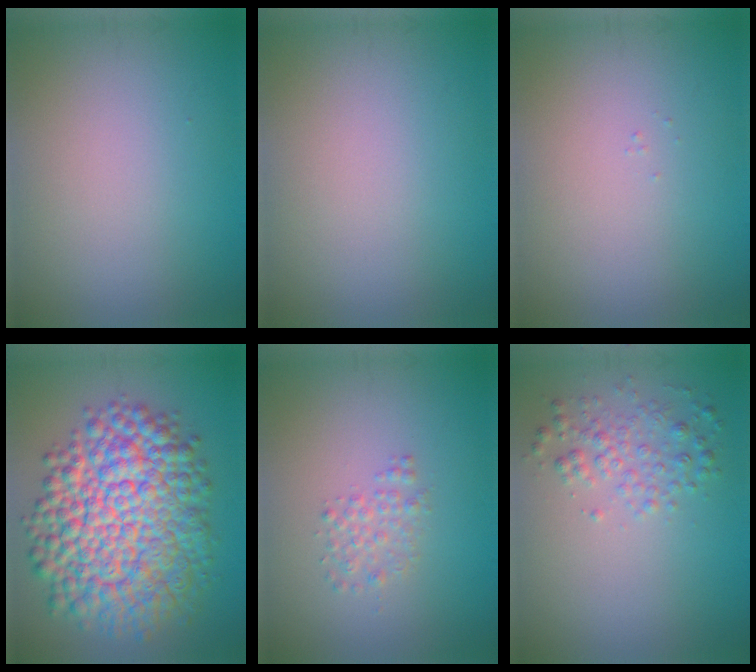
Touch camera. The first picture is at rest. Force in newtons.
{"total": 0.0}
{"total": 0.0}
{"total": 13.2, "press": 13.2, "slide": 0.2}
{"total": 1.6, "press": 1.6, "slide": 0.0}
{"total": 2.4, "press": 2.4, "slide": 0.1}